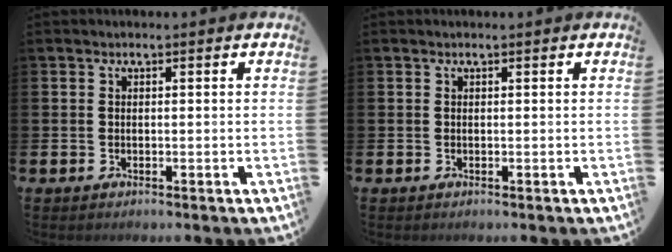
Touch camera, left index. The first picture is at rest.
{"total": 0.0}